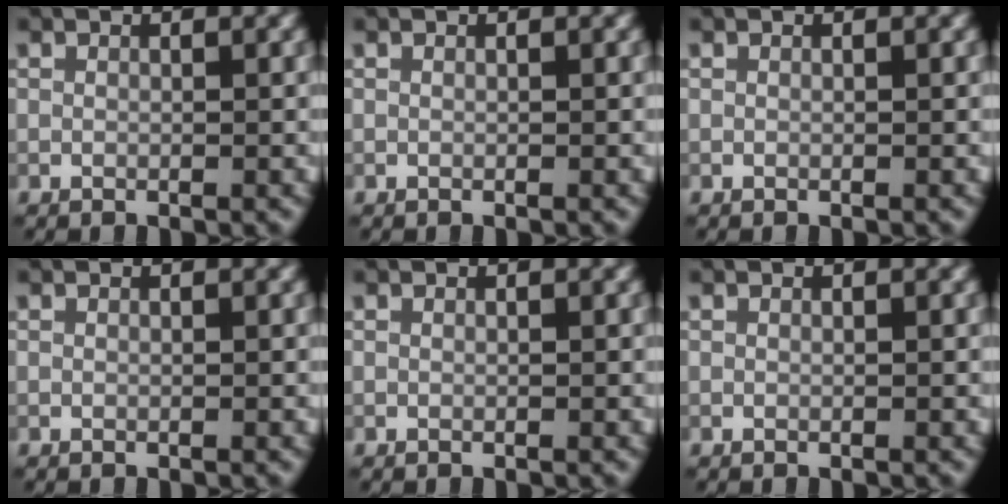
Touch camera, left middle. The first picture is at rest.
{"total": 0.0}
{"total": 0.0}
{"total": 0.0}
{"total": 0.0}
{"total": 0.0}